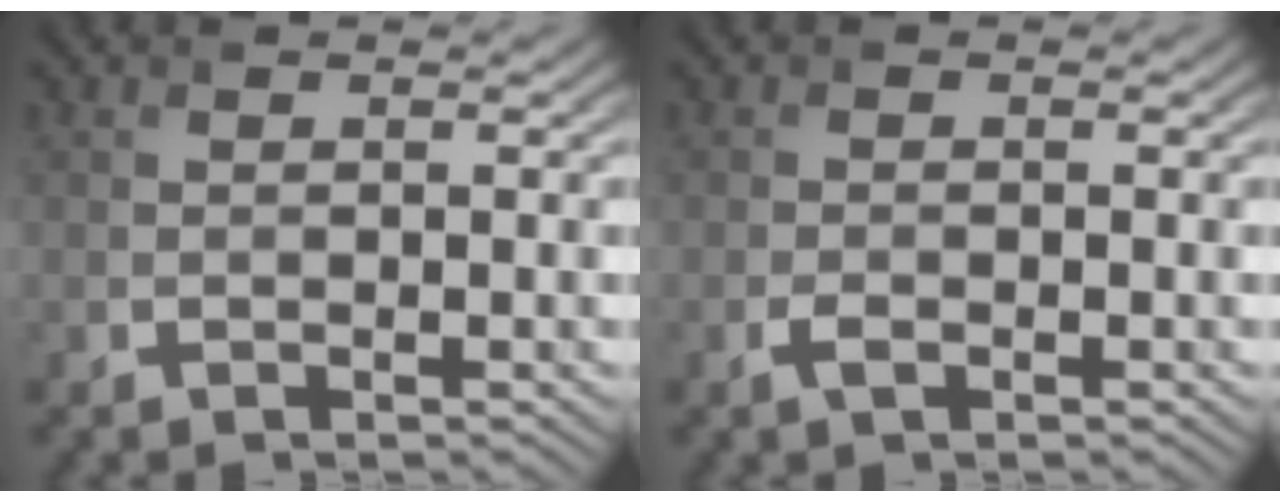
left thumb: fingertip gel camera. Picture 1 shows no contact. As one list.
[{"total": 1.3, "force": [-0.7, 0.5, 1.0], "torque": [-0.023, -0.002, -0.013]}]